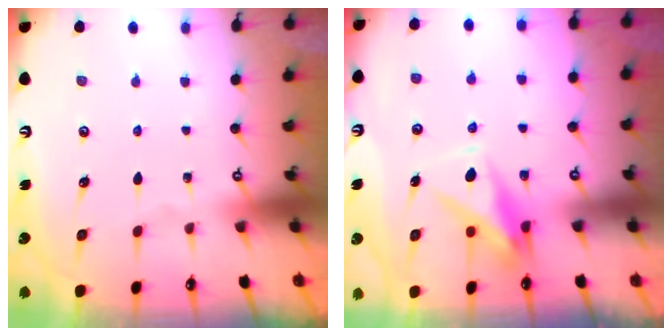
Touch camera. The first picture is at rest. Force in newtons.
{"total": 7.9, "press": 7.8, "slide": 1.0}